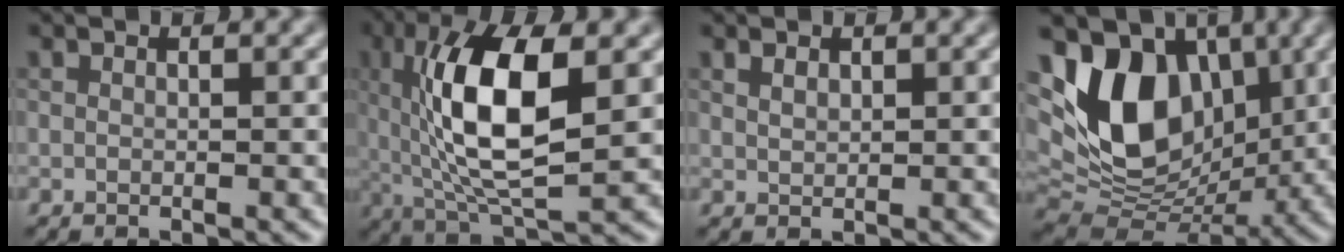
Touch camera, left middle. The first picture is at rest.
{"total": 9.5, "force": [1.0, 3.4, 8.8], "torque": [-0.169, 0.006, 0.028]}
{"total": 0.0}
{"total": 9.6, "force": [1.7, 6.9, 6.5], "torque": [-0.127, -0.004, 0.039]}